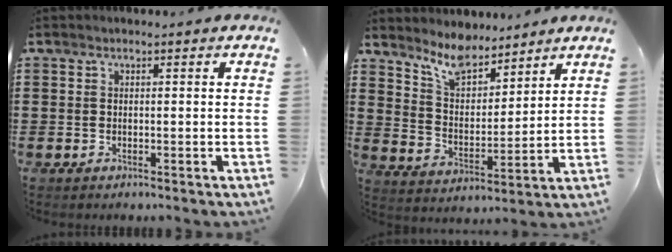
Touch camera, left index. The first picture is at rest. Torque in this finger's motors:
{"motor_torque": [2.14, 0.00, 0.24, 0.04]}